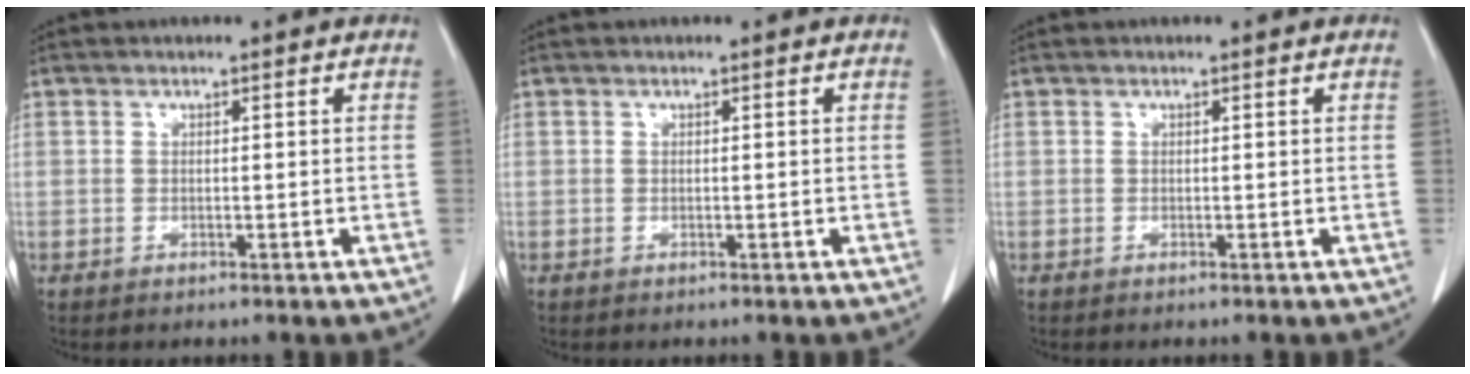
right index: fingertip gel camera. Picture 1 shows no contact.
{"total": 0.0}
{"total": 0.0}